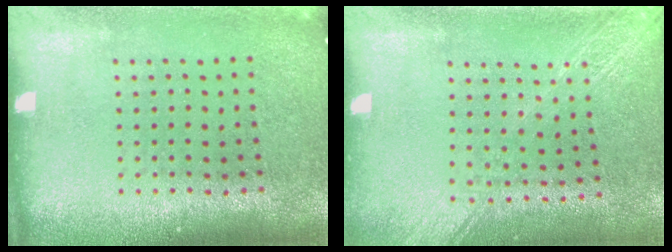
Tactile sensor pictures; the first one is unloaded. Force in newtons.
{"total": 1.8, "press": 1.5, "slide": 1.0}